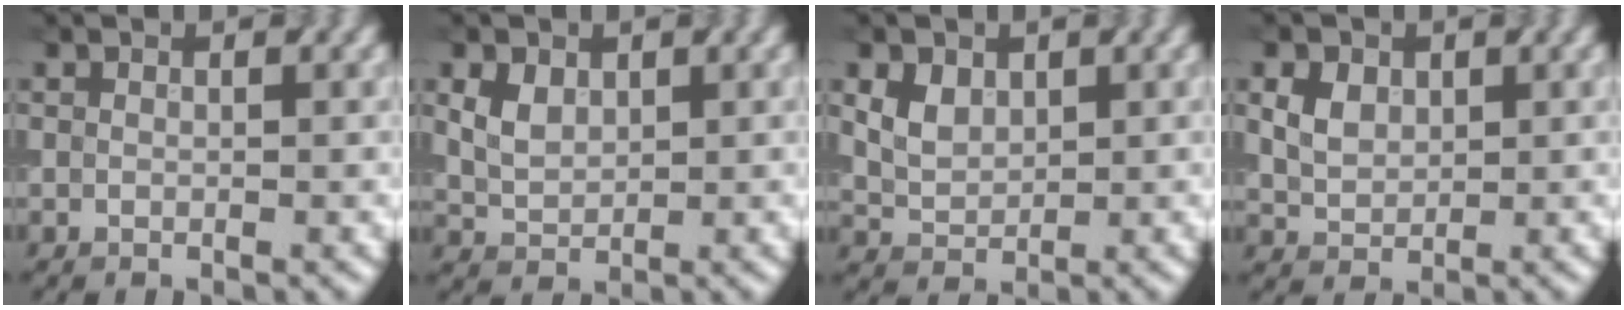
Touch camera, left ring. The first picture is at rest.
{"total": 2.5, "force": [0.9, 1.7, 1.6], "torque": [-0.036, 0.005, 0.017]}
{"total": 3.1, "force": [1.3, 2.2, 1.9], "torque": [-0.046, 0.009, 0.031]}
{"total": 3.7, "force": [1.5, 2.6, 2.2], "torque": [-0.054, 0.013, 0.031]}